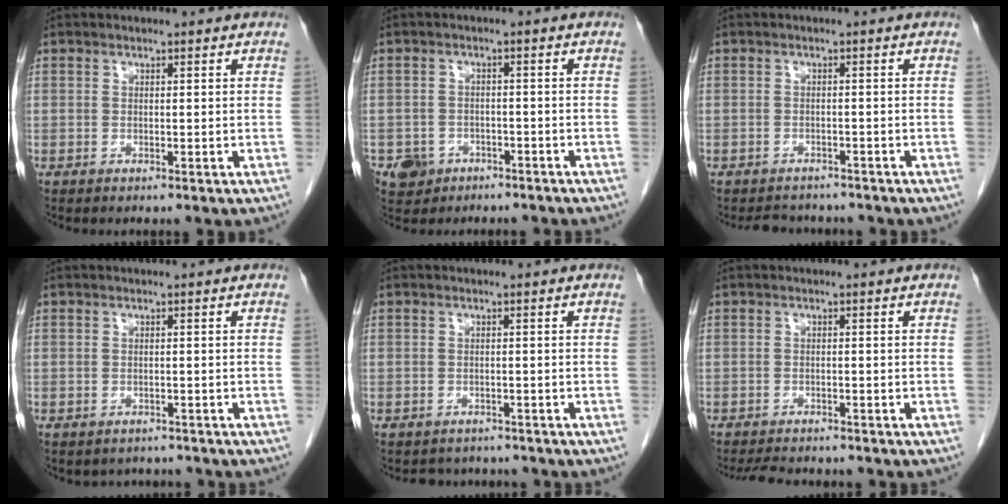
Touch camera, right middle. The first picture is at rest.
{"total": 4.3, "force": [-2.8, 3.2, 0.5], "torque": [-0.009, 0.009, -0.041]}
{"total": 5.0, "force": [-4.6, 1.8, 0.7], "torque": [-0.007, -0.001, -0.061]}
{"total": 2.8, "force": [-2.4, 1.4, 0.1], "torque": [-0.004, 0.003, -0.033]}
{"total": 3.9, "force": [-3.5, 1.7, 0.1], "torque": [-0.002, 0.004, -0.045]}
{"total": 5.6, "force": [-5.1, 1.3, 1.8], "torque": [-0.026, -0.009, -0.076]}